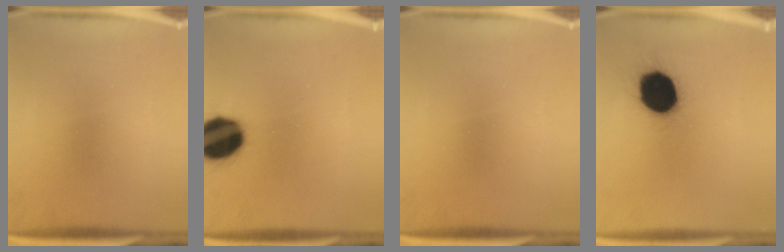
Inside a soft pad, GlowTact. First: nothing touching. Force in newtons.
{"total": 15.8}
{"total": 0.0}
{"total": 19.8}